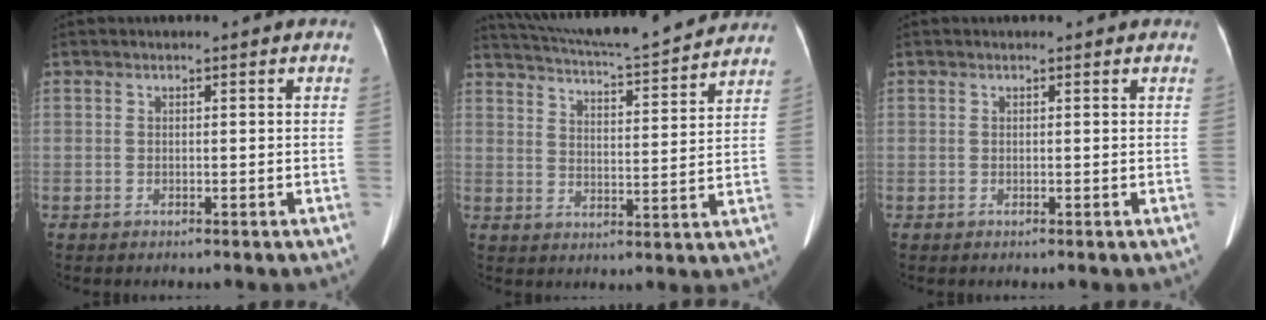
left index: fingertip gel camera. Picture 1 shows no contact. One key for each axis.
{"total": 19.0, "fx": 17.7, "fy": 1.1, "fz": 6.9, "tx": -0.121, "ty": 0.004, "tz": 0.247}
{"total": 1.1, "fx": 1.0, "fy": 0.4, "fz": 0.3, "tx": -0.011, "ty": 0.009, "tz": 0.009}